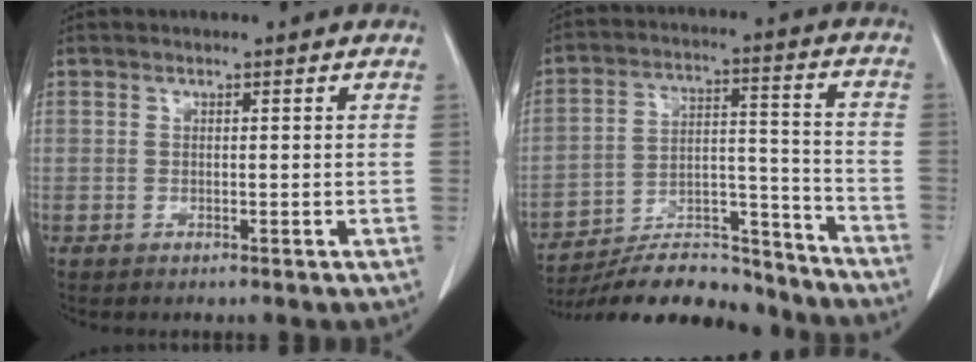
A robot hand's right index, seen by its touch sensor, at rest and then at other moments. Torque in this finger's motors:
{"motor_torque": [-0.20, -0.59, 0.05, -0.02]}